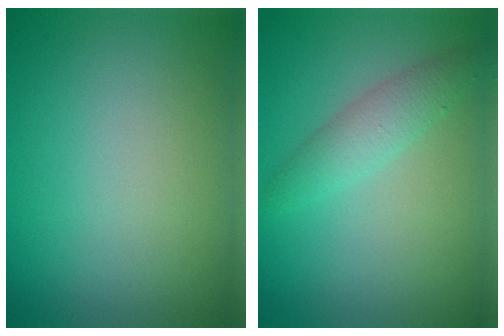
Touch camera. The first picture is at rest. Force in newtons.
{"total": 2.4, "press": 2.4, "slide": 0.1}